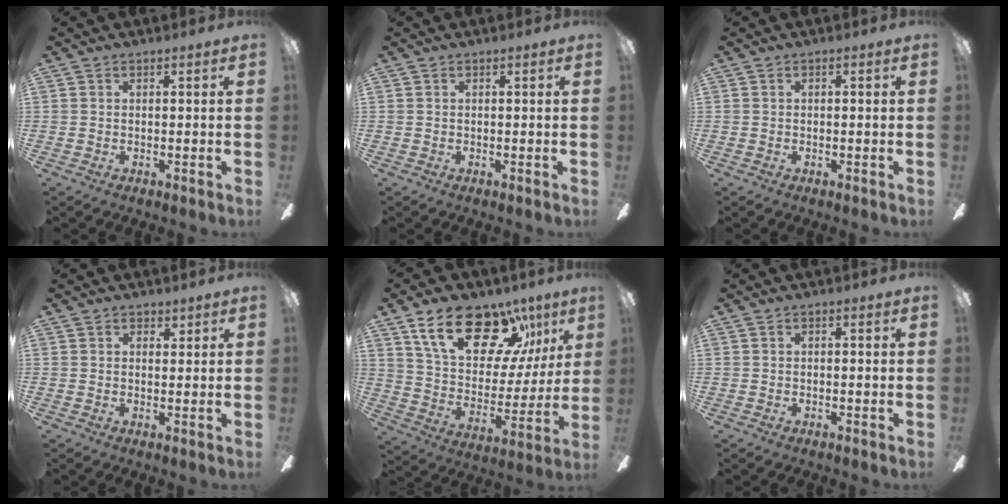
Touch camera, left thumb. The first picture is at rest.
{"total": 0.0}
{"total": 0.0}
{"total": 1.5, "force": [1.2, 0.9, 0.3], "torque": [0.003, -0.001, 0.021]}
{"total": 21.9, "force": [13.1, 11.6, 13.1], "torque": [-0.209, -0.064, 0.230]}
{"total": 0.0}